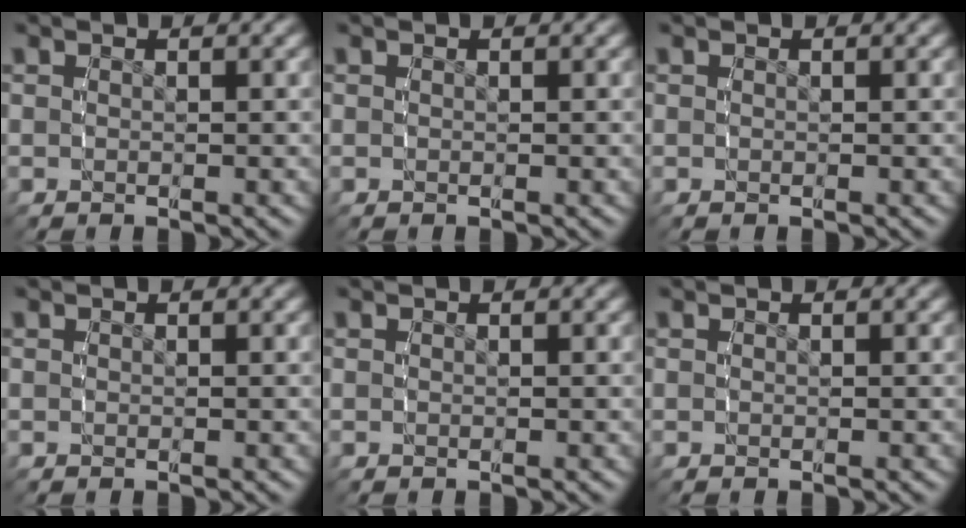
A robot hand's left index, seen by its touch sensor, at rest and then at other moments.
{"total": 0.0}
{"total": 0.0}
{"total": 0.0}
{"total": 0.0}
{"total": 0.0}